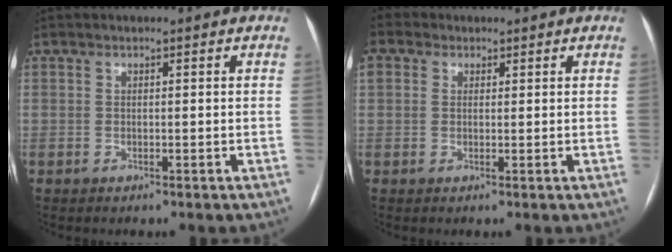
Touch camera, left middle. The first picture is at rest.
{"total": 4.8, "force": [2.3, 3.5, 2.3], "torque": [-0.069, 0.034, 0.049]}